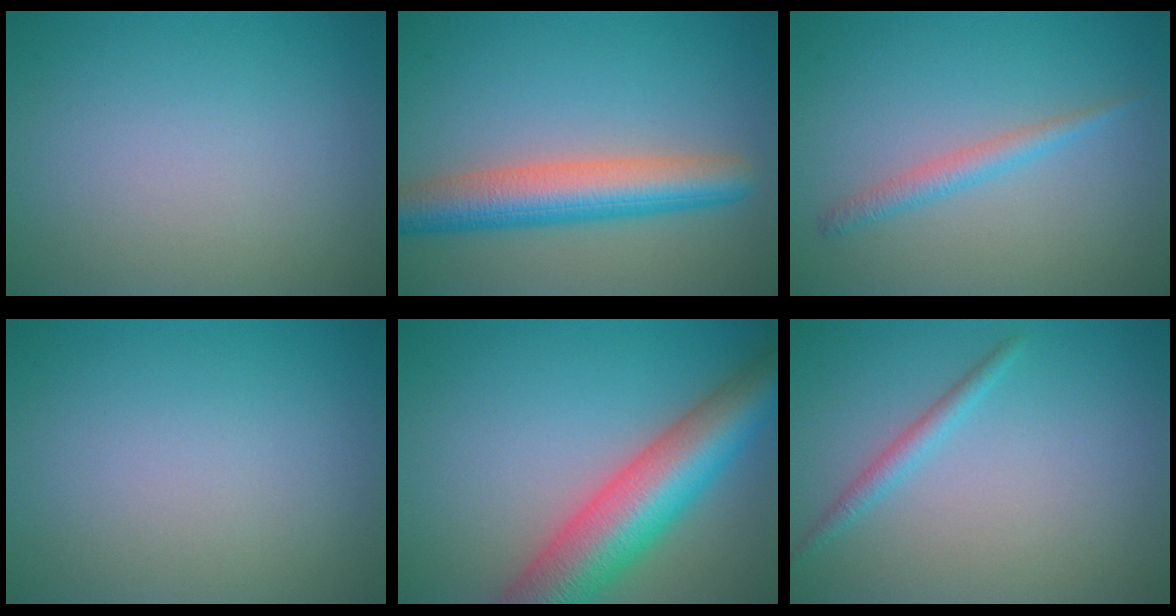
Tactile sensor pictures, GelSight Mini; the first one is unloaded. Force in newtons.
{"total": 6.6, "press": 6.6, "slide": 0.1}
{"total": 1.8, "press": 1.8, "slide": 0.1}
{"total": 0.0}
{"total": 10.2, "press": 10.2, "slide": 0.5}
{"total": 1.6, "press": 1.6, "slide": 0.1}